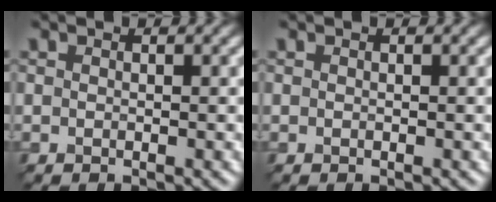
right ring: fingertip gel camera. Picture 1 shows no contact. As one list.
[{"total": 0.0}]